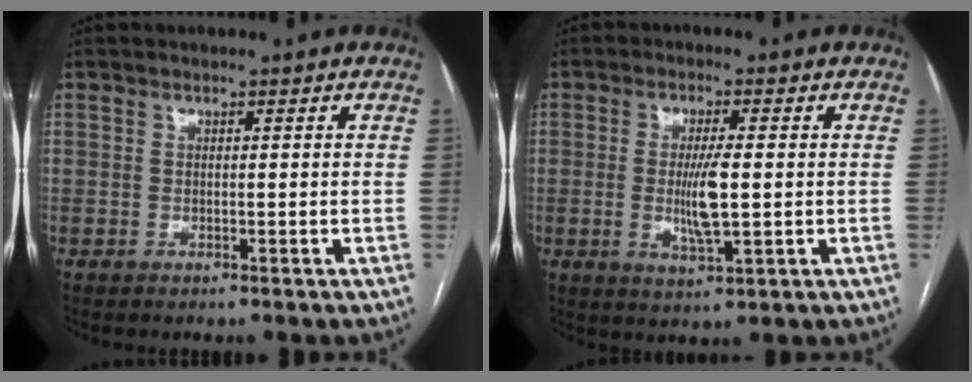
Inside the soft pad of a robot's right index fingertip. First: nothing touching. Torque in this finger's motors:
{"motor_torque": [1.11, -0.07, 0.61, 0.15]}